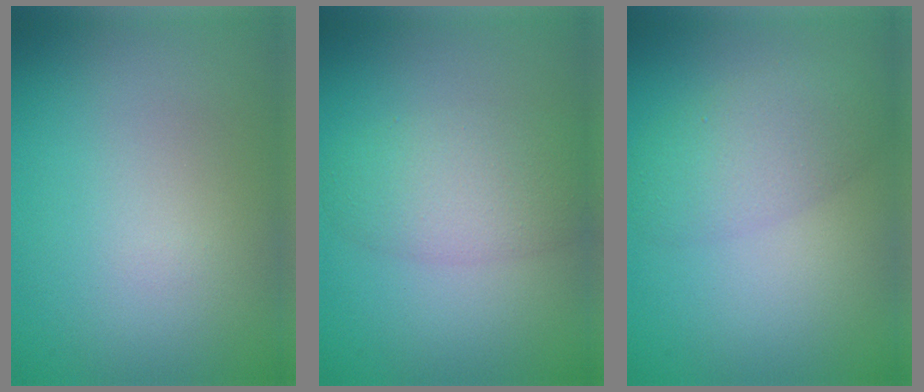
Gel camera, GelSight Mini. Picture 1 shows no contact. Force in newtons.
{"total": 4.5, "press": 4.5, "slide": 0.2}
{"total": 4.0, "press": 4.0, "slide": 0.1}